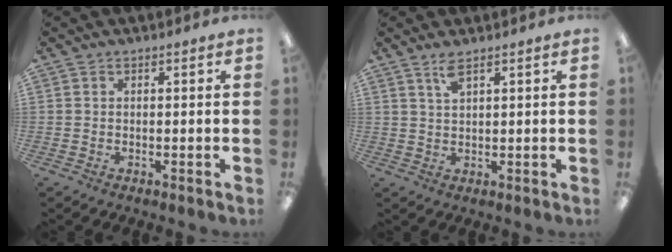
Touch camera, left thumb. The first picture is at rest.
{"total": 3.2, "force": [2.3, 0.6, 2.1], "torque": [-0.048, 0.001, 0.042]}